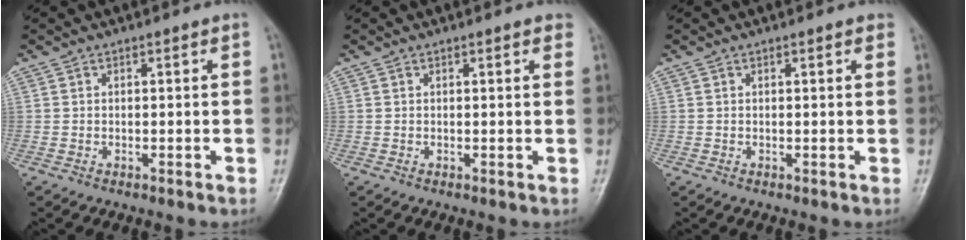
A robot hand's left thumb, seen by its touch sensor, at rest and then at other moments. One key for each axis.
{"total": 1.7, "fx": 1.2, "fy": 0.5, "fz": 1.2, "tx": -0.008, "ty": 0.002, "tz": 0.010}
{"total": 1.3, "fx": 0.8, "fy": 0.3, "fz": 0.9, "tx": -0.011, "ty": 0.001, "tz": 0.006}